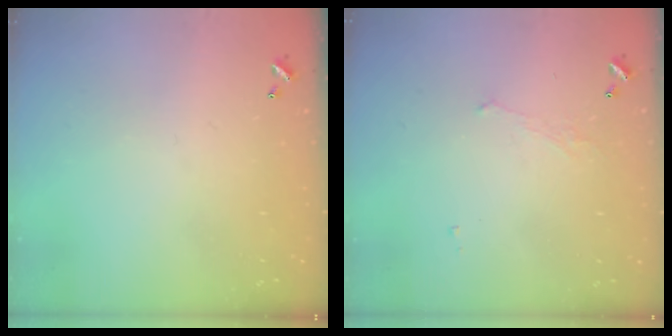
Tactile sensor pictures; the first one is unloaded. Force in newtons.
{"total": 1.1, "press": 0.8, "slide": 0.7}